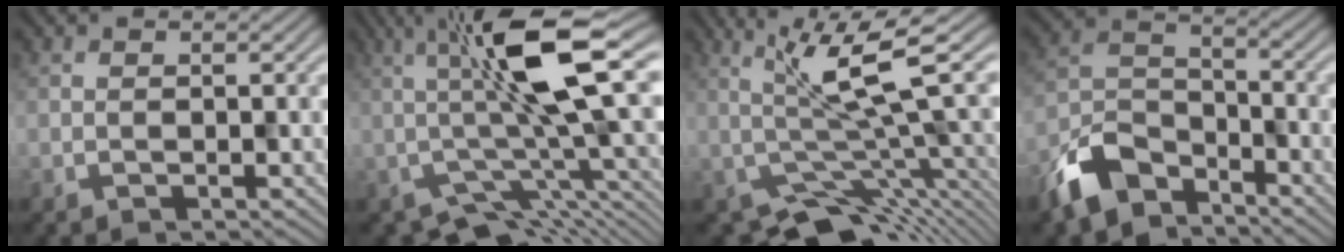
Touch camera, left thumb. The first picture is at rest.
{"total": 12.5, "force": [0.3, 3.5, 12.0], "torque": [-0.203, 0.001, 0.003]}
{"total": 9.6, "force": [0.0, 2.5, 9.3], "torque": [-0.160, 0.002, 0.013]}
{"total": 9.0, "force": [-6.7, 4.4, 4.2], "torque": [-0.095, -0.007, -0.153]}